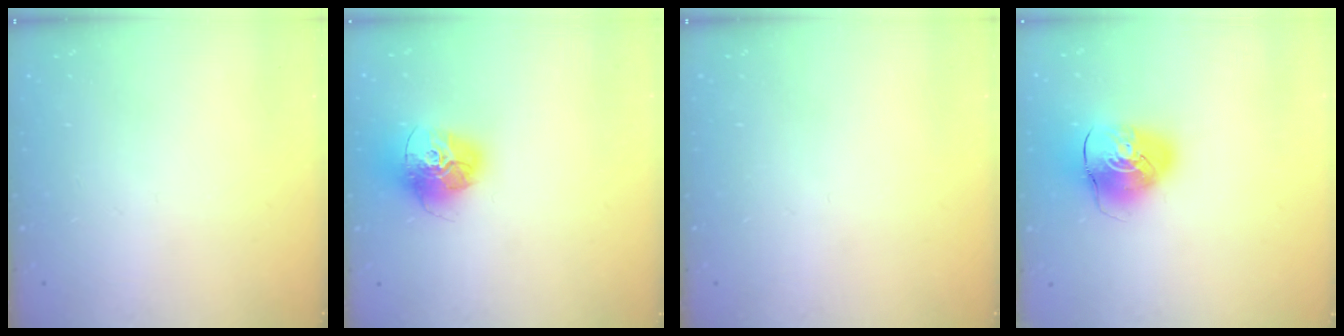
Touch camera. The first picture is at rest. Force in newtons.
{"total": 15.6, "press": 15.5, "slide": 1.4}
{"total": 0.0}
{"total": 9.7, "press": 9.6, "slide": 1.4}